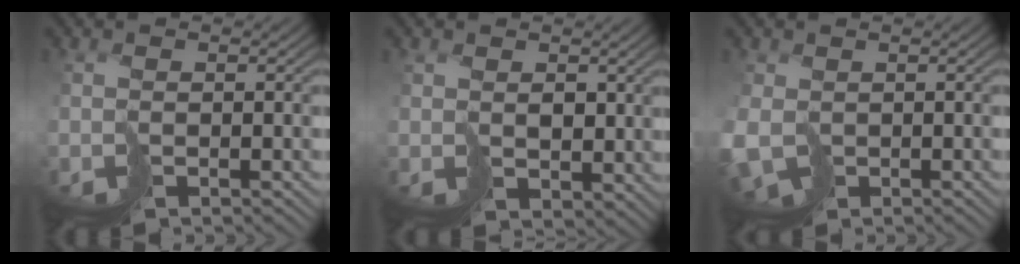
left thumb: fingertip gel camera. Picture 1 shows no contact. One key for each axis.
{"total": 2.8, "fx": 2.1, "fy": 1.6, "fz": 1.1, "tx": -0.022, "ty": -0.003, "tz": 0.051}
{"total": 4.1, "fx": -1.0, "fy": 3.1, "fz": 2.6, "tx": -0.068, "ty": -0.016, "tz": -0.013}